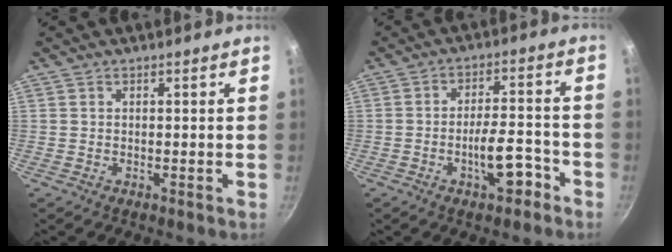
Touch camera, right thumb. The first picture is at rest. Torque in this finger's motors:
{"motor_torque": [3.18, 1.83, 1.67, -1.10, 0.64]}